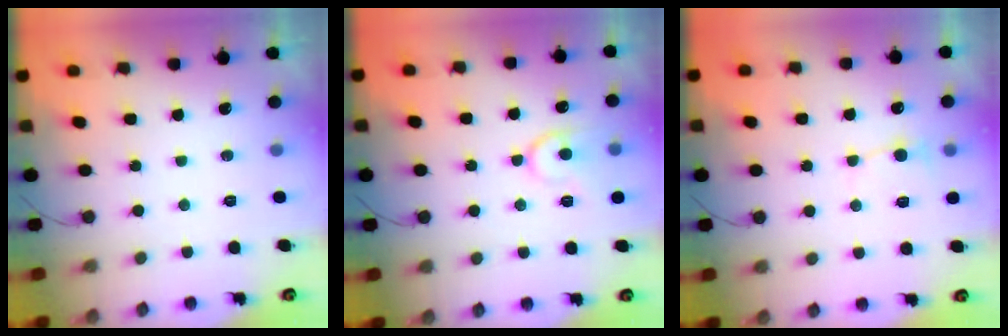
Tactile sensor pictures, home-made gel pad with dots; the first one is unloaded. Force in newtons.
{"total": 10.9, "press": 10.9, "slide": 0.8}
{"total": 4.2, "press": 4.2, "slide": 0.5}